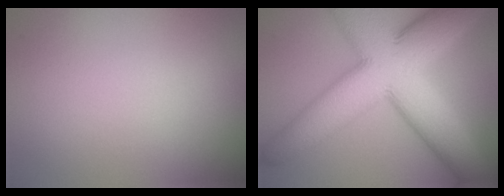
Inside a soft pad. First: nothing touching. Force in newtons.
{"total": 14.3, "press": 14.3, "slide": 0.4}